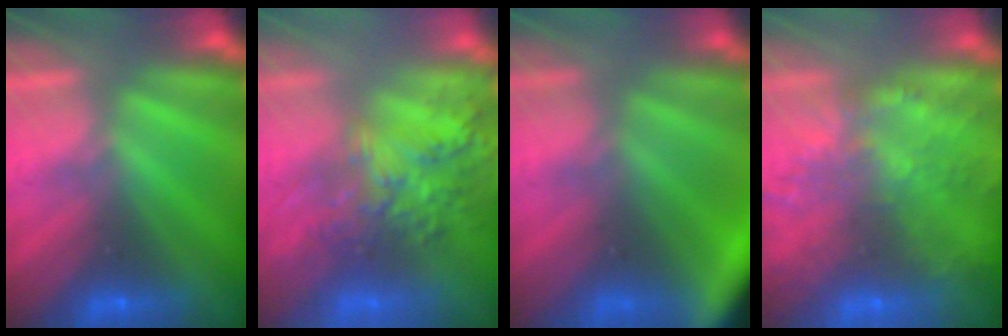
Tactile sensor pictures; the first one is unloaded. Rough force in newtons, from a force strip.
{"total": 8.1}
{"total": 5.6}
{"total": 5.6}